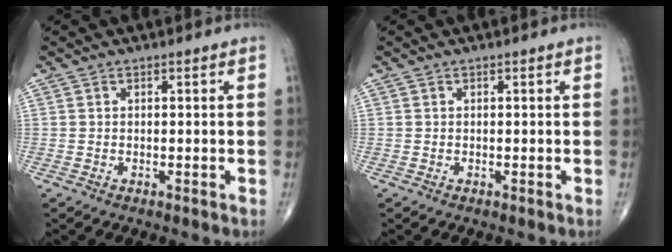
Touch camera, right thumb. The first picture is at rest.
{"total": 0.0}